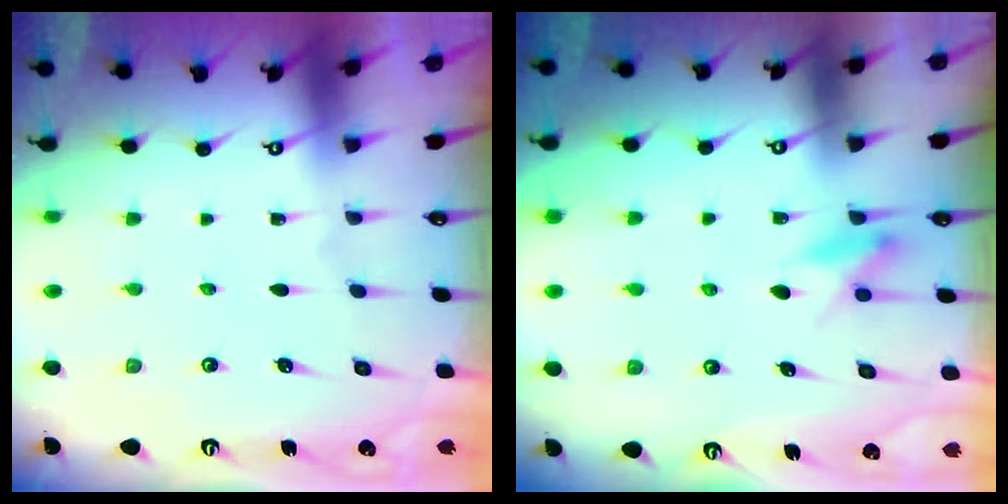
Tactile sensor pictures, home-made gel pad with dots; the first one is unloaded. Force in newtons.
{"total": 5.2, "press": 5.1, "slide": 0.9}